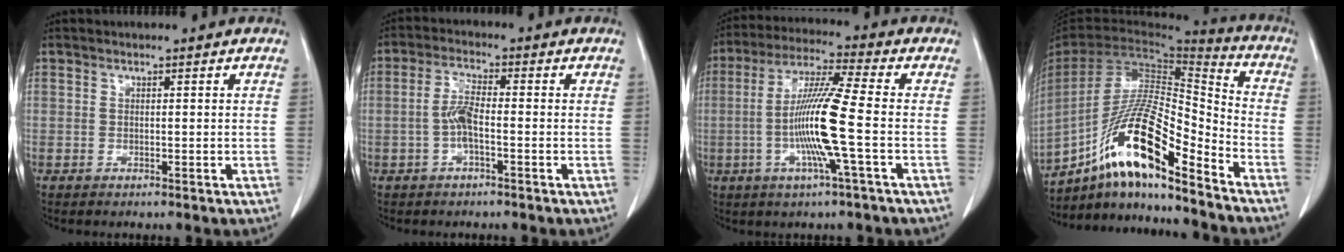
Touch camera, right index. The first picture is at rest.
{"total": 4.2, "force": [-0.9, 0.9, 4.0], "torque": [-0.083, 0.009, -0.019]}
{"total": 11.9, "force": [-2.2, -0.8, 11.7], "torque": [-0.227, -0.003, -0.048]}
{"total": 18.9, "force": [-12.7, 2.1, 13.9], "torque": [-0.286, -0.003, -0.231]}